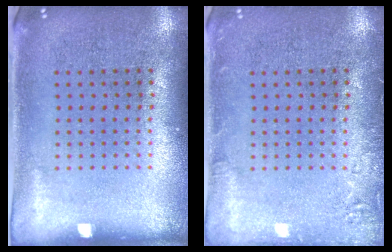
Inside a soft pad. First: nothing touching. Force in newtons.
{"total": 1.8, "press": 1.7, "slide": 0.4}